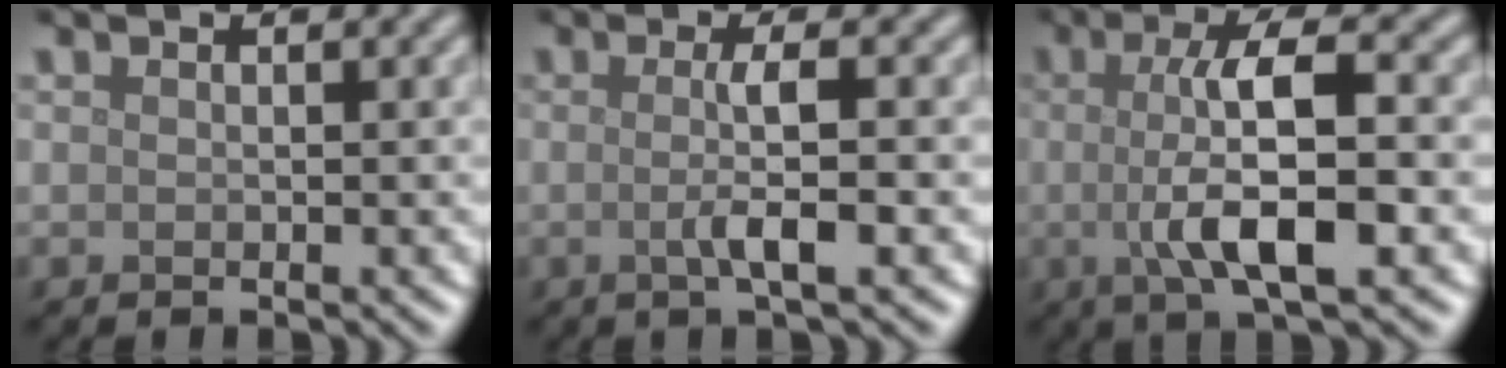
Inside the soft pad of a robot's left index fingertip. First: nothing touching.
{"total": 3.3, "force": [-0.2, 0.6, 3.2], "torque": [-0.053, -0.004, -0.007]}
{"total": 7.4, "force": [-0.6, 1.9, 7.1], "torque": [-0.114, 0.000, -0.014]}